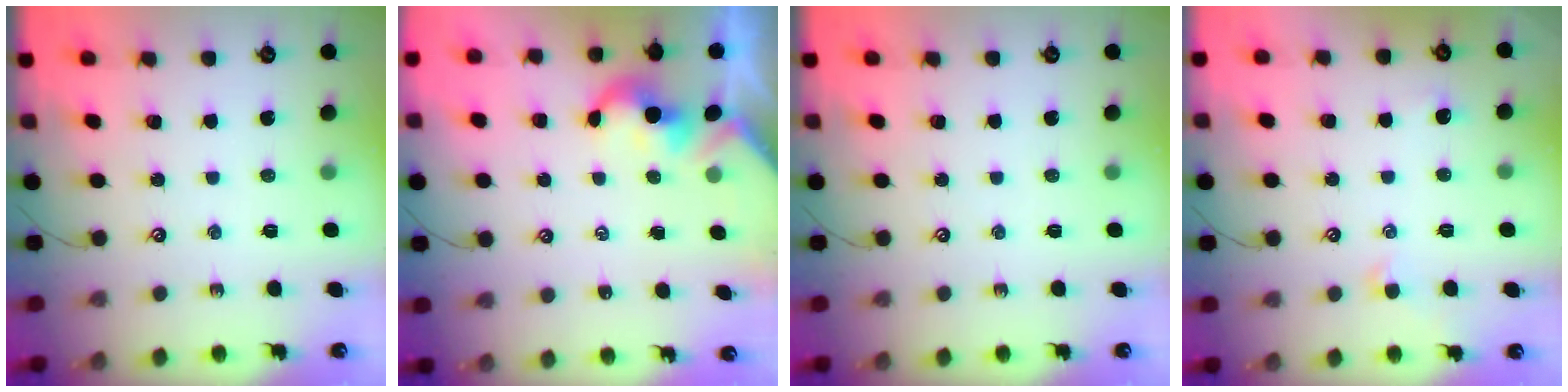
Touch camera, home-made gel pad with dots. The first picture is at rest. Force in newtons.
{"total": 2.0, "press": 2.0, "slide": 0.4}
{"total": 0.0}
{"total": 0.9, "press": 0.7, "slide": 0.6}